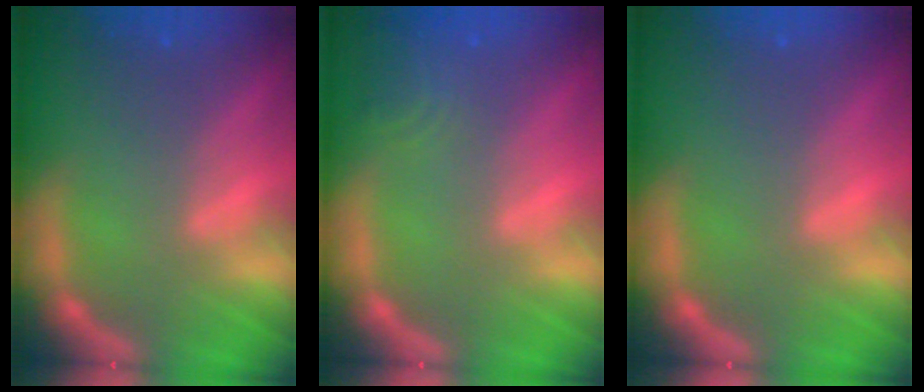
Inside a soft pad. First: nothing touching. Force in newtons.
{"total": 2.9}
{"total": 0.0}